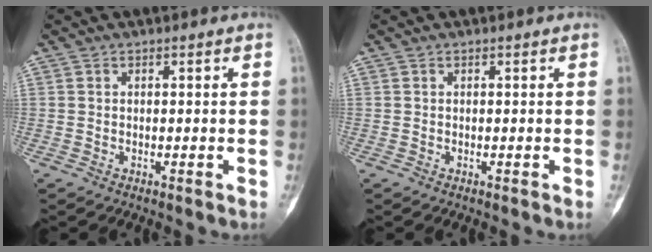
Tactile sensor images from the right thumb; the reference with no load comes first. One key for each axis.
{"total": 0.0}